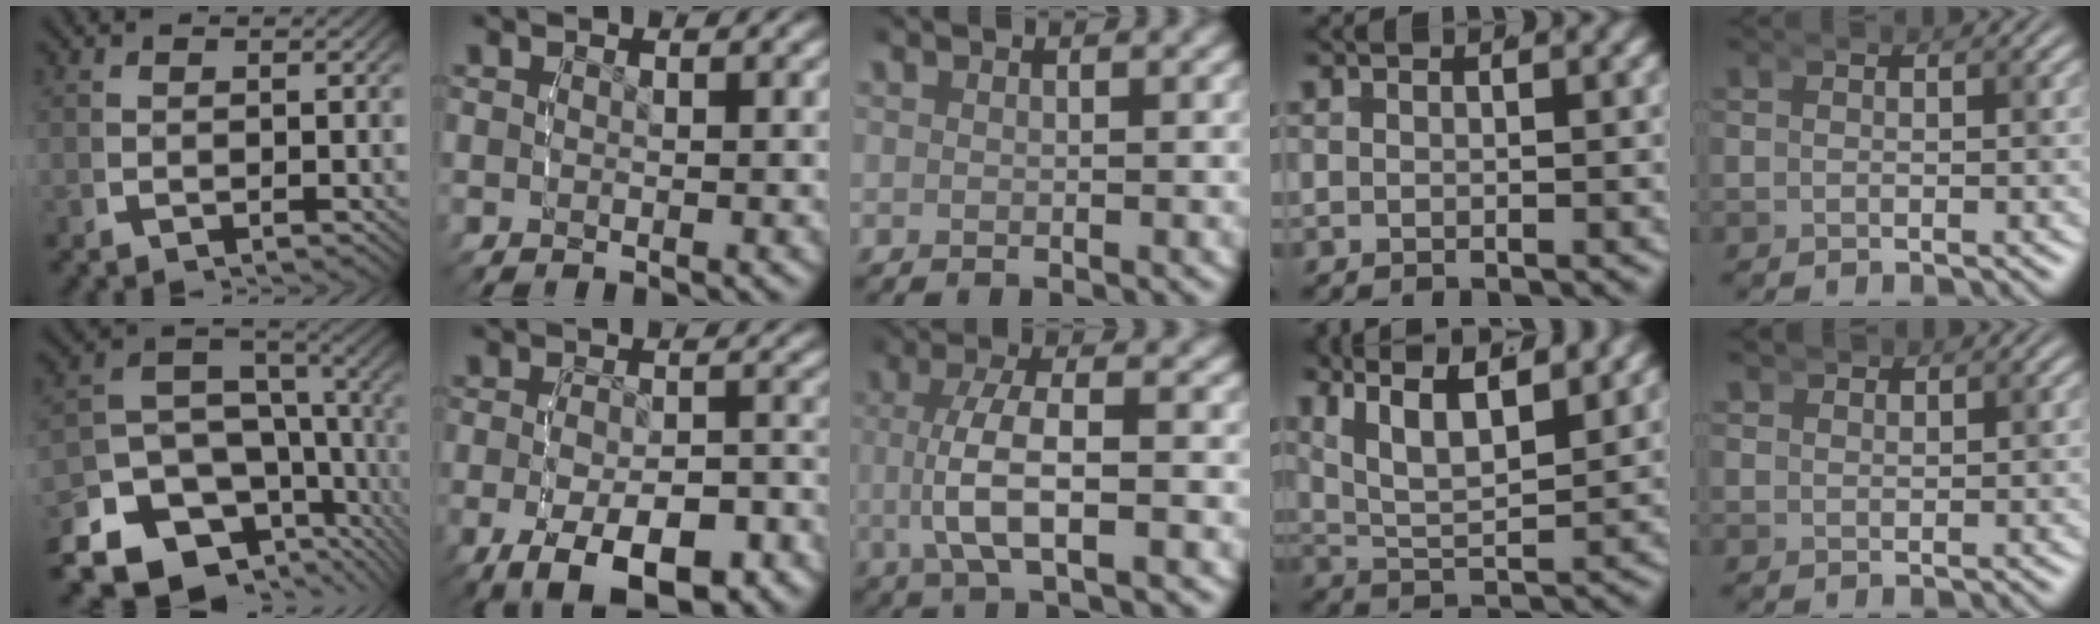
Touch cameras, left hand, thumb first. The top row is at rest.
{"thumb": {"total": 14.0, "force": [-4.1, 10.2, 8.7], "torque": [-0.151, -0.039, -0.059]}, "index": {"total": 9.0, "force": [-5.5, 4.1, 5.9], "torque": [-0.106, -0.033, -0.066]}, "middle": {"total": 5.1, "force": [-0.4, 1.6, 4.8], "torque": [-0.100, -0.001, -0.008]}, "ring": {"total": 9.0, "force": [3.0, 6.1, 5.9], "torque": [-0.126, -0.011, 0.040]}, "little": {"total": 1.4, "force": [1.3, 0.2, 0.2], "torque": [-0.007, 0.001, 0.025]}}